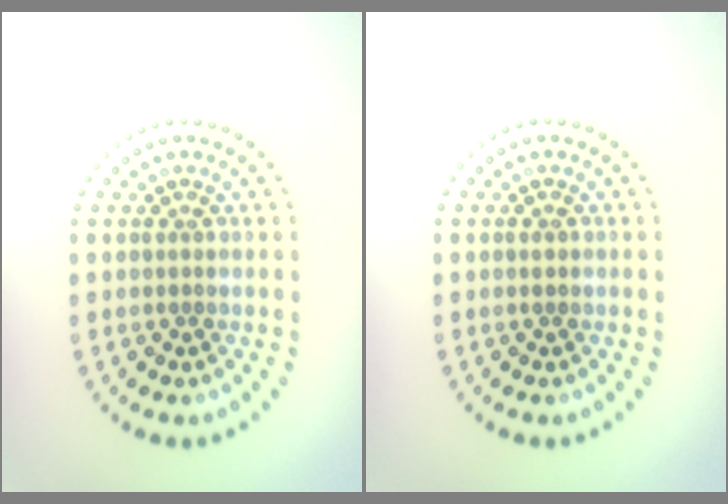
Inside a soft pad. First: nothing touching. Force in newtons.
{"total": 0.7, "press": 0.7, "slide": 0.2}